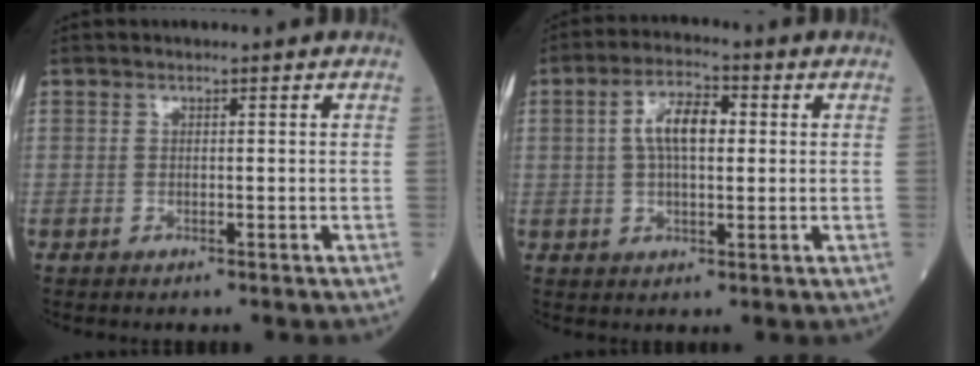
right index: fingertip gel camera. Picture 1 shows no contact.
{"total": 7.0, "force": [1.2, 2.7, 6.3], "torque": [-0.124, 0.016, 0.018]}